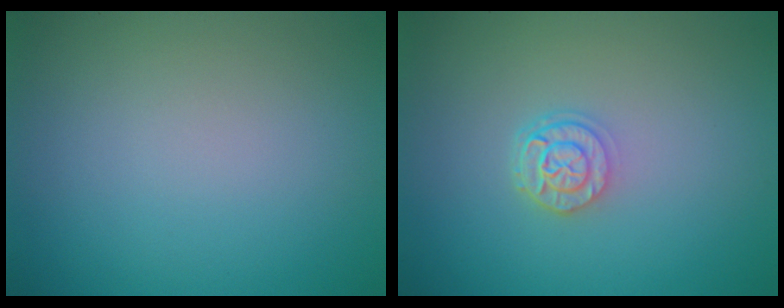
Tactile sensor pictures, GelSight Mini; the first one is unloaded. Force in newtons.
{"total": 2.4, "press": 1.9, "slide": 1.5}